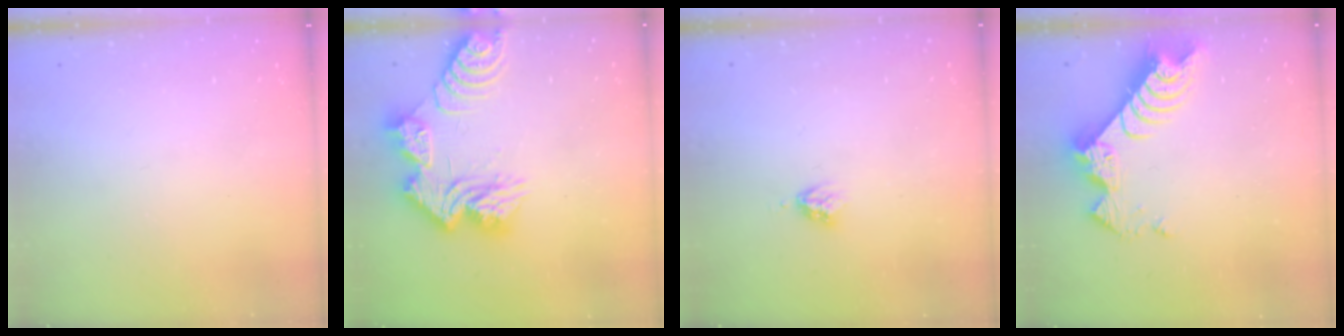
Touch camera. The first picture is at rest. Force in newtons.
{"total": 17.2, "press": 17.1, "slide": 1.7}
{"total": 3.8, "press": 3.8, "slide": 0.6}
{"total": 9.4, "press": 9.4, "slide": 0.8}